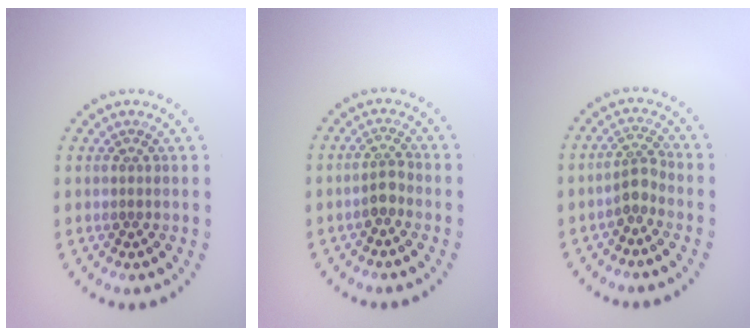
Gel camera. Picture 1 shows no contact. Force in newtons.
{"total": 1.6, "press": 1.3, "slide": 0.8}
{"total": 2.1, "press": 1.6, "slide": 1.4}